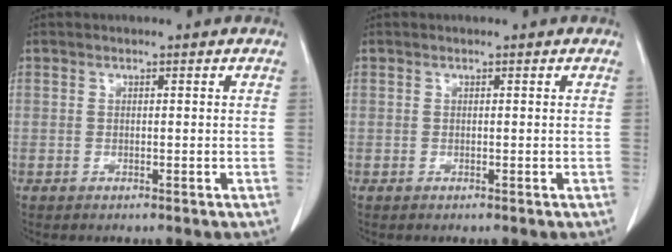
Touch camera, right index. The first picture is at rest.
{"total": 0.0}